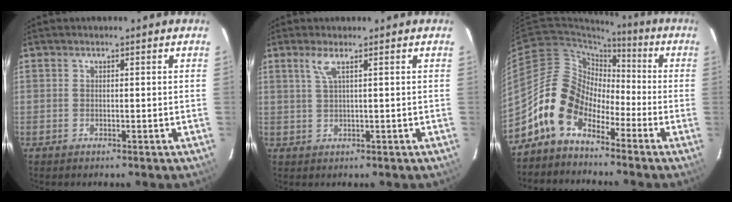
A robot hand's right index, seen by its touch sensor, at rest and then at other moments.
{"total": 2.3, "force": [1.1, -0.4, 2.0], "torque": [-0.040, -0.001, 0.025]}
{"total": 11.2, "force": [-6.3, 7.6, 5.4], "torque": [-0.103, 0.029, -0.129]}